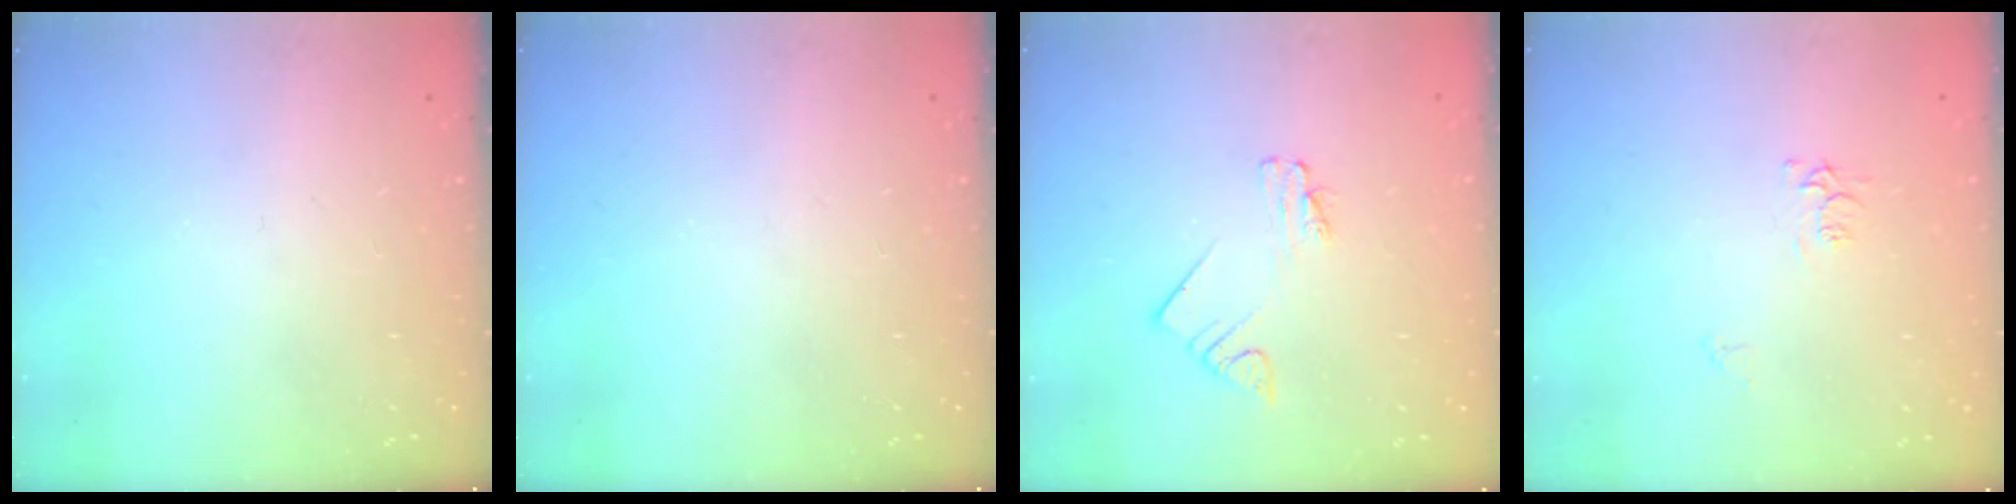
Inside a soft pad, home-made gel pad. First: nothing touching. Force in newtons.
{"total": 0.0}
{"total": 2.0, "press": 2.0, "slide": 0.3}
{"total": 5.0, "press": 5.0, "slide": 0.7}